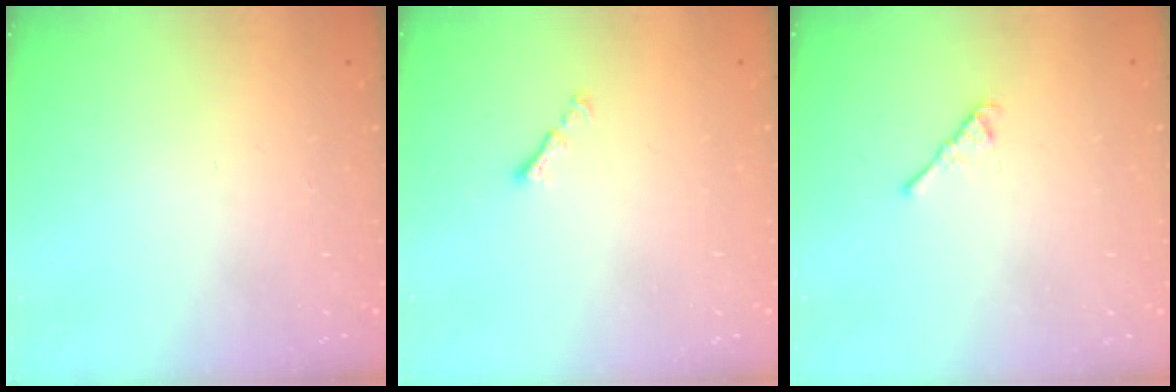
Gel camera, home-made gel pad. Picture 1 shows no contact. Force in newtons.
{"total": 1.3, "press": 1.2, "slide": 0.5}
{"total": 3.9, "press": 3.8, "slide": 0.8}